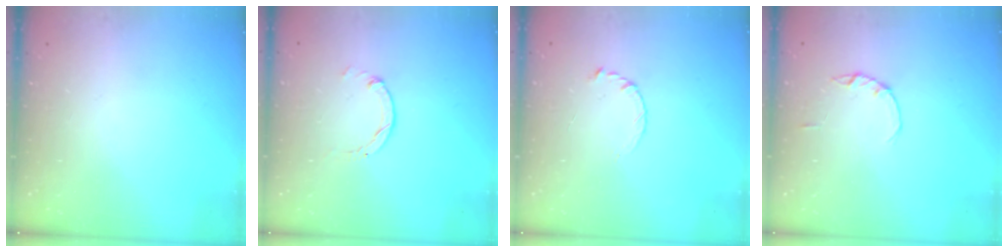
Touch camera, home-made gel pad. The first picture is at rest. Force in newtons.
{"total": 0.7, "press": 0.7, "slide": 0.2}
{"total": 3.9, "press": 3.9, "slide": 0.5}
{"total": 1.0, "press": 1.0, "slide": 0.2}